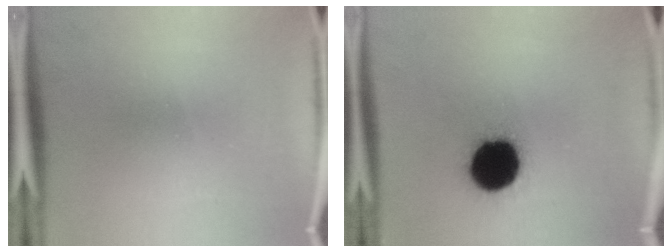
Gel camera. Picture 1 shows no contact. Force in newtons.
{"total": 19.9}